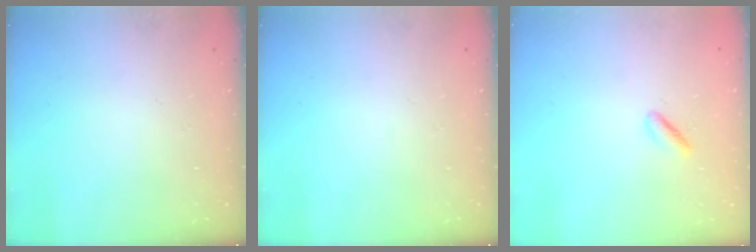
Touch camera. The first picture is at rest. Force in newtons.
{"total": 0.0}
{"total": 1.1, "press": 0.9, "slide": 0.7}